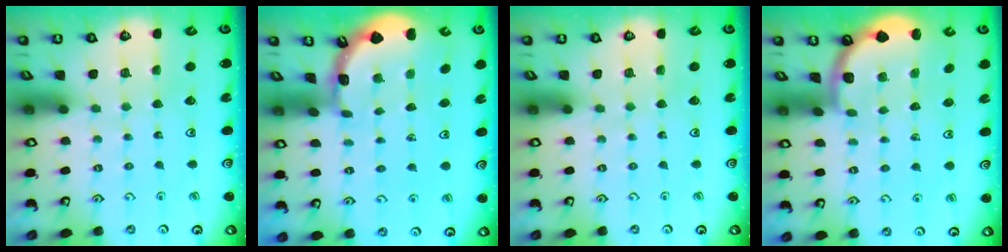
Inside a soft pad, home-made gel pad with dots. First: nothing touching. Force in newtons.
{"total": 1.6, "press": 1.6, "slide": 0.2}
{"total": 0.0}
{"total": 1.9, "press": 1.9, "slide": 0.0}